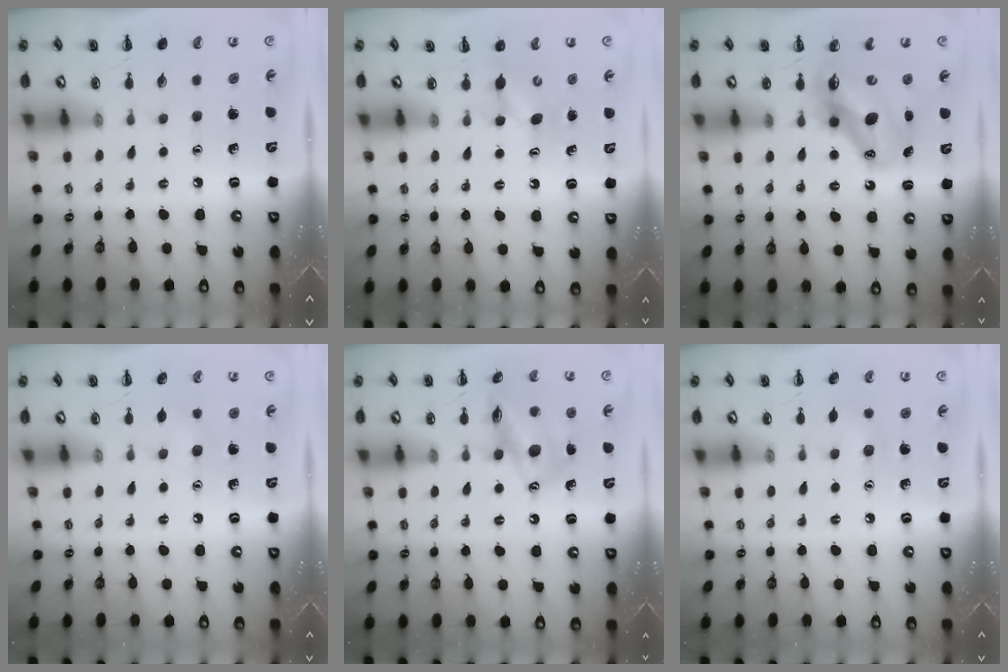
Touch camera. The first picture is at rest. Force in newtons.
{"total": 4.6, "press": 4.6, "slide": 0.4}
{"total": 10.7, "press": 10.3, "slide": 2.8}
{"total": 4.4, "press": 4.3, "slide": 1.0}
{"total": 15.0, "press": 14.8, "slide": 2.1}
{"total": 5.5, "press": 5.3, "slide": 1.2}